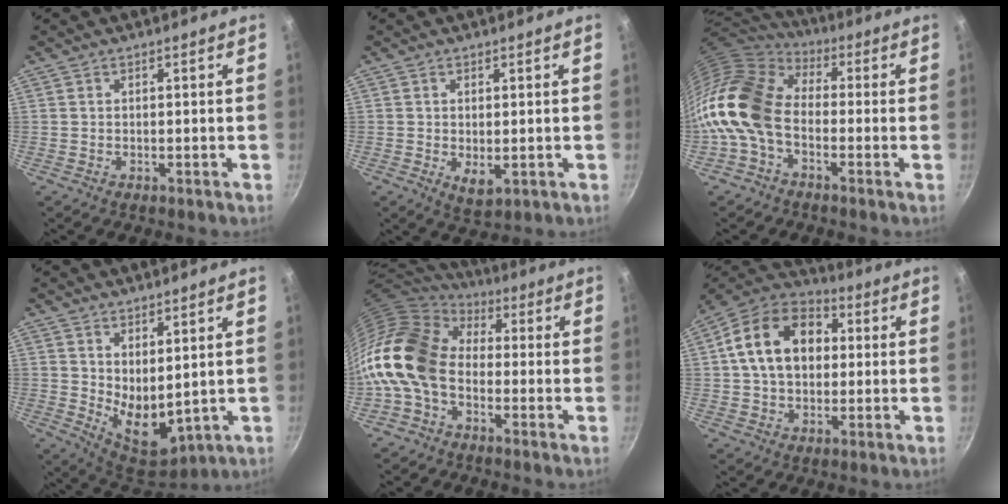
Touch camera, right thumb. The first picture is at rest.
{"total": 3.8, "force": [-0.2, 2.0, 3.3], "torque": [-0.053, -0.015, 0.002]}
{"total": 14.5, "force": [-2.6, 9.7, 10.4], "torque": [-0.182, 0.035, -0.072]}
{"total": 9.4, "force": [3.1, 4.9, 7.4], "torque": [-0.094, -0.047, 0.070]}
{"total": 16.4, "force": [-2.3, 11.3, 11.6], "torque": [-0.208, 0.038, -0.067]}
{"total": 16.7, "force": [2.5, 12.1, 11.3], "torque": [-0.166, 0.028, 0.026]}